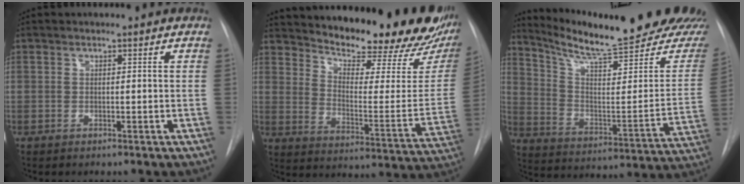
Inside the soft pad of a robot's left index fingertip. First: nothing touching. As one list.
[{"total": 25.2, "force": [21.9, 5.5, 11.2], "torque": [-0.175, -0.079, 0.276]}, {"total": 25.4, "force": [22.2, 1.8, 12.1], "torque": [-0.185, -0.086, 0.304]}]